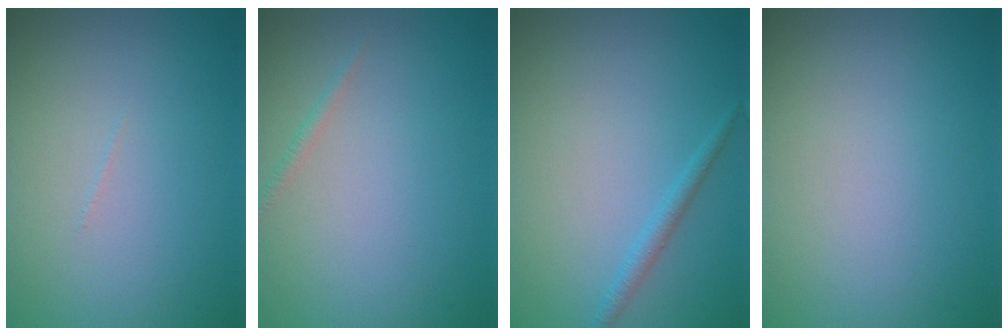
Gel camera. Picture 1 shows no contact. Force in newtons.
{"total": 0.7, "press": 0.7, "slide": 0.0}
{"total": 1.3, "press": 1.3, "slide": 0.1}
{"total": 0.0}